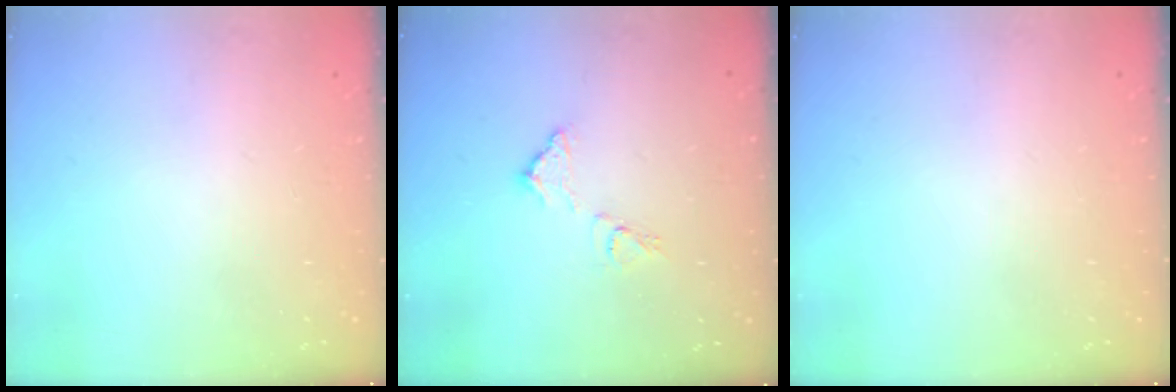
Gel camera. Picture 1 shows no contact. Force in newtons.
{"total": 9.7, "press": 9.7, "slide": 0.3}
{"total": 0.0}